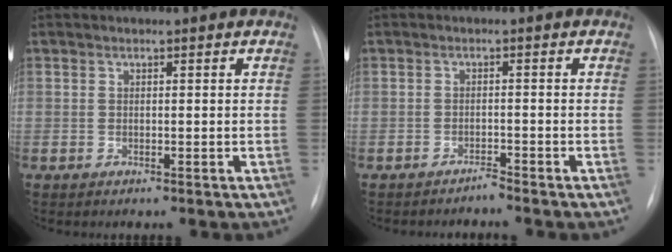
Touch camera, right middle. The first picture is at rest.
{"total": 1.2, "force": [-1.2, -0.2, -0.2], "torque": [0.009, -0.004, -0.016]}